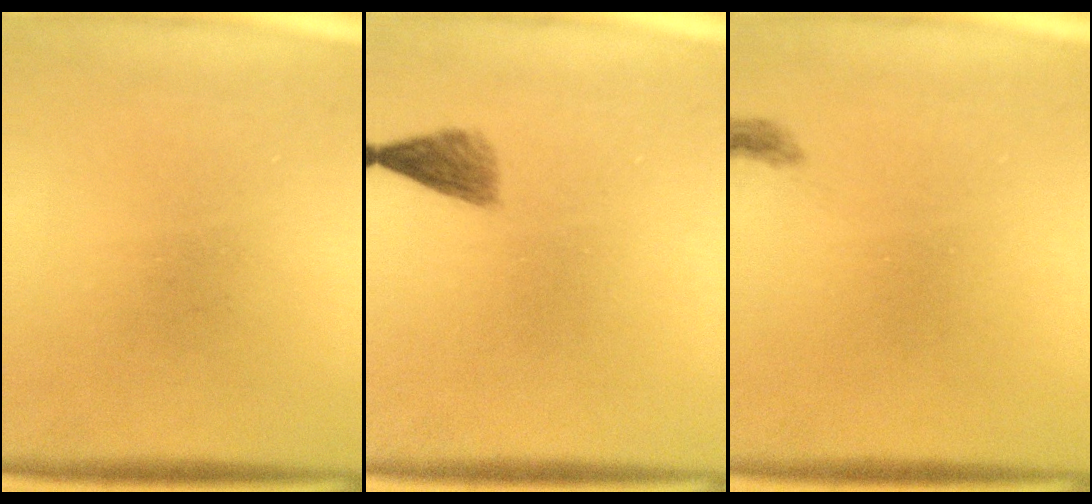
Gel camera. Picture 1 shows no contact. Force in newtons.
{"total": 2.2}
{"total": 0.7}